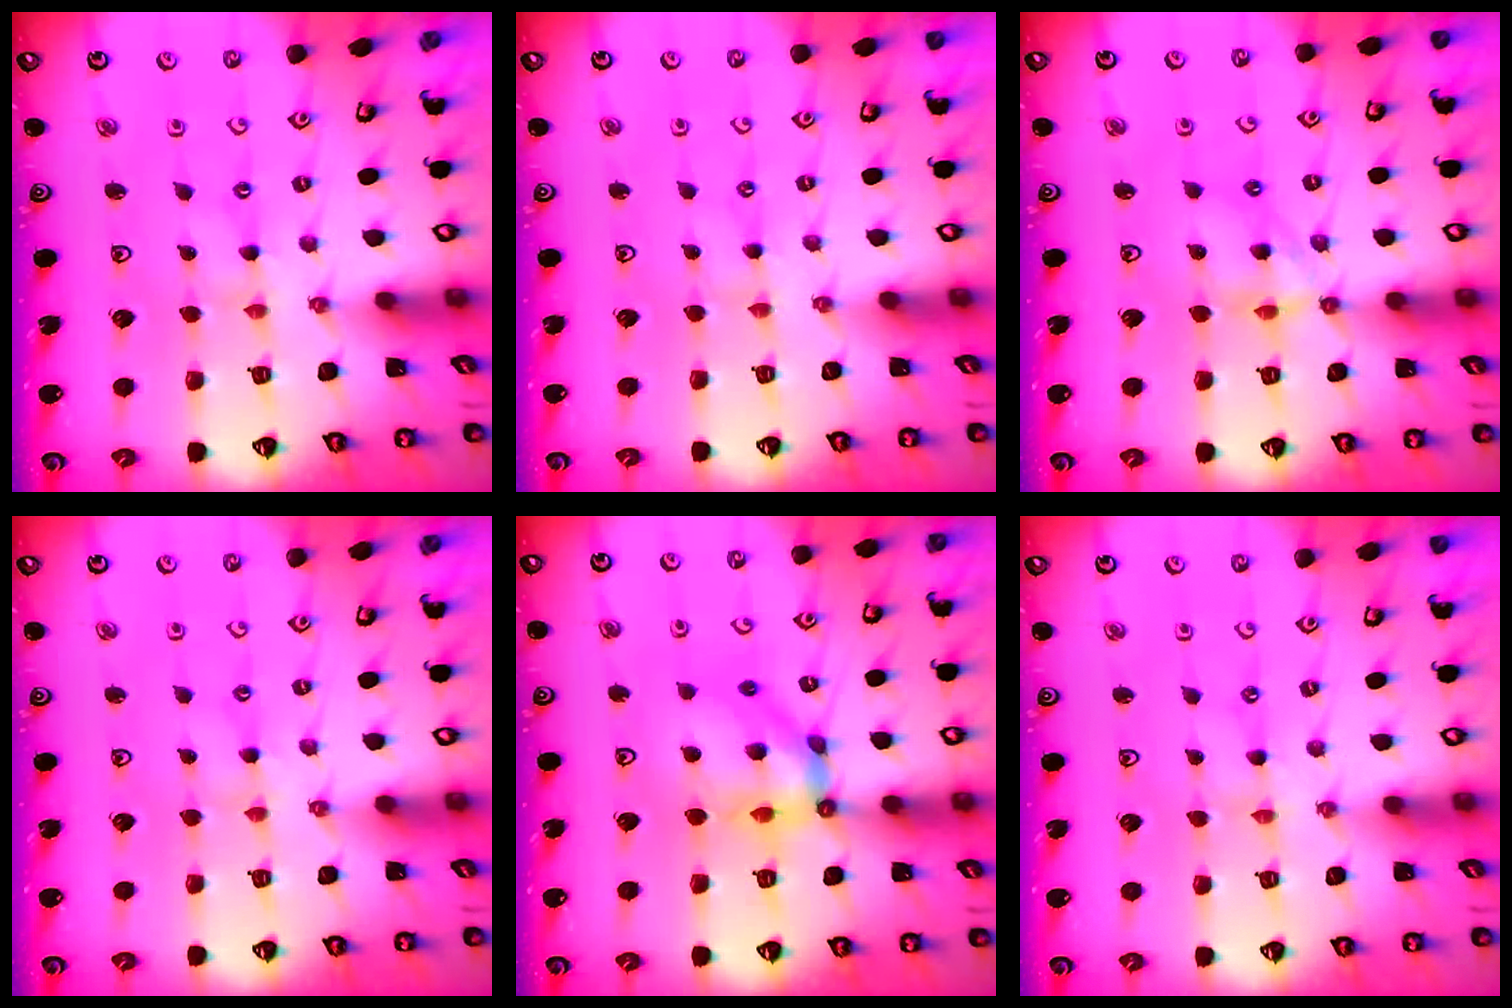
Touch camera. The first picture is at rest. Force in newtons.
{"total": 1.4, "press": 1.3, "slide": 0.4}
{"total": 8.9, "press": 8.9, "slide": 0.7}
{"total": 1.8, "press": 1.8, "slide": 0.3}
{"total": 12.8, "press": 12.7, "slide": 1.5}
{"total": 0.0}